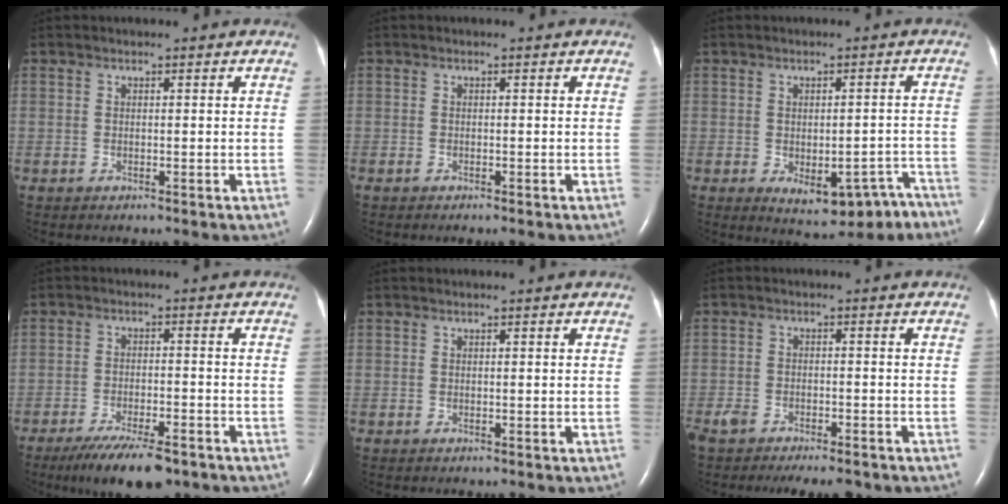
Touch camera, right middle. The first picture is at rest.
{"total": 0.6, "force": [-0.5, 0.1, 0.3], "torque": [-0.010, -0.002, -0.007]}
{"total": 8.6, "force": [-5.3, 4.0, 5.4], "torque": [-0.053, 0.021, -0.058]}
{"total": 9.8, "force": [-7.2, 2.4, 6.2], "torque": [-0.105, -0.017, -0.115]}
{"total": 0.0}
{"total": 12.0, "force": [-9.5, 4.1, 6.0], "torque": [-0.124, -0.010, -0.134]}